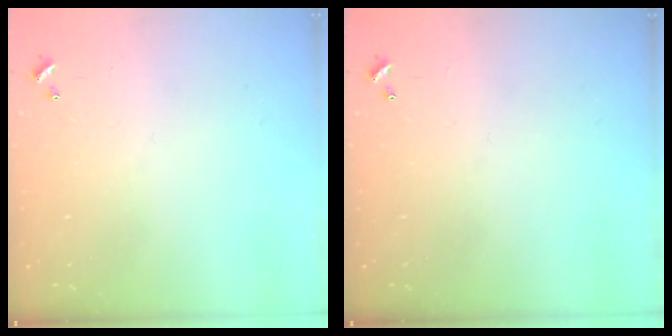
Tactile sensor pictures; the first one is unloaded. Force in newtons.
{"total": 0.0}